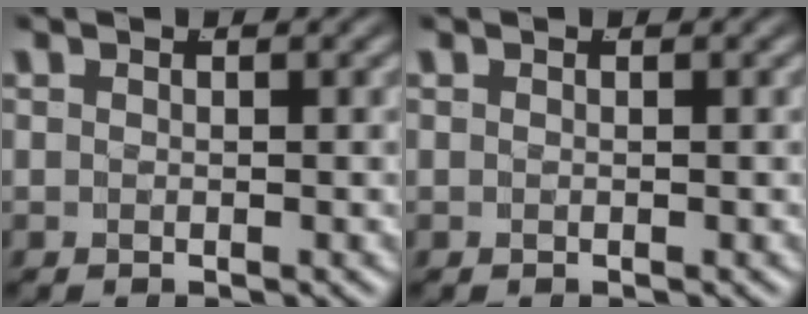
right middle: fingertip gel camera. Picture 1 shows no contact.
{"total": 0.0}